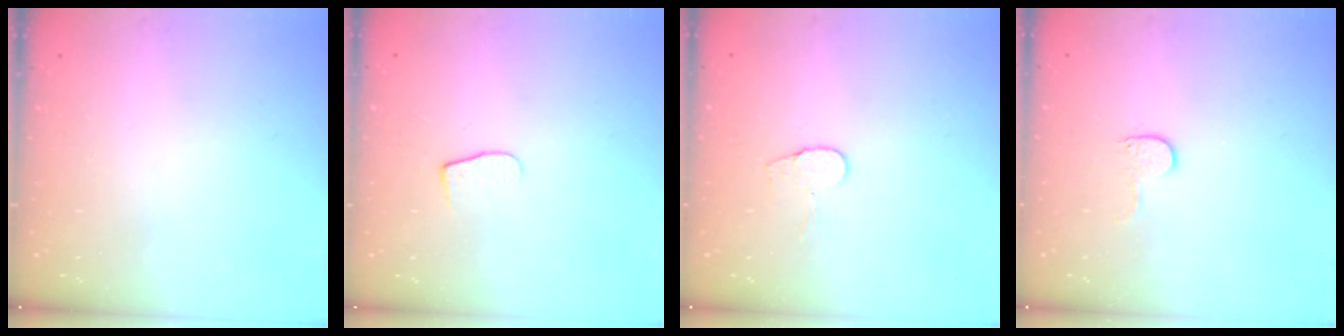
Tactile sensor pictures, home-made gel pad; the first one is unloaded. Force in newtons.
{"total": 6.6, "press": 6.6, "slide": 0.5}
{"total": 5.6, "press": 5.6, "slide": 0.4}
{"total": 4.1, "press": 4.1, "slide": 0.4}